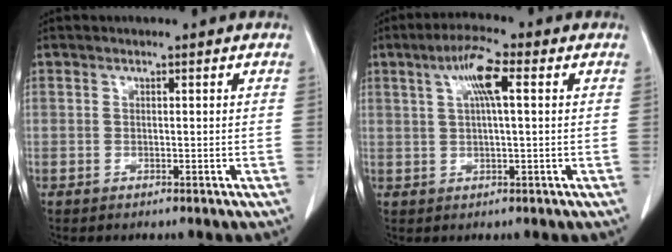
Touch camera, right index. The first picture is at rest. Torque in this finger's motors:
{"motor_torque": [0.38, 0.09, 0.17, 0.09]}